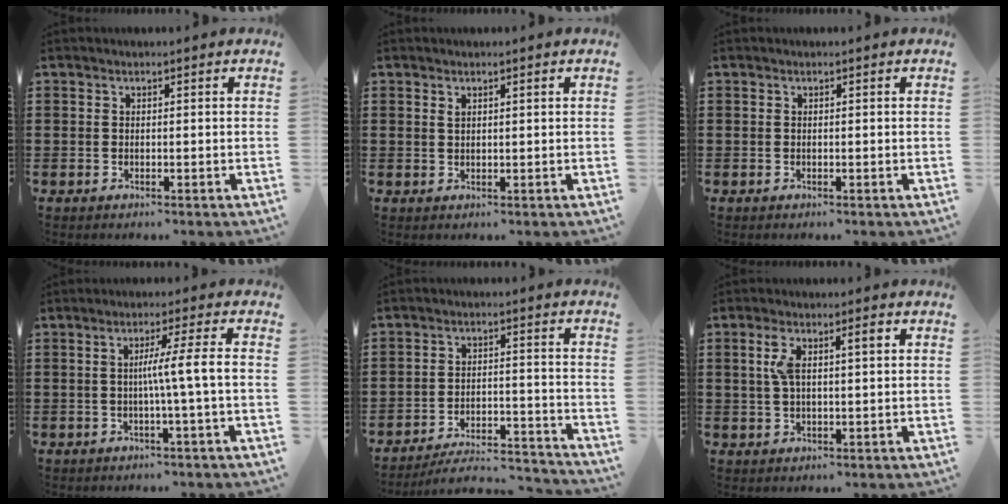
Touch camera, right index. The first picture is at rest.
{"total": 1.0, "force": [0.5, 0.3, 0.8], "torque": [-0.017, 0.003, 0.008]}
{"total": 0.0}
{"total": 5.2, "force": [-0.5, -0.9, 5.1], "torque": [-0.092, -0.008, -0.016]}
{"total": 5.3, "force": [-5.0, 0.8, 1.4], "torque": [-0.030, 0.001, -0.102]}
{"total": 4.9, "force": [1.3, 1.6, 4.4], "torque": [-0.097, 0.006, 0.017]}